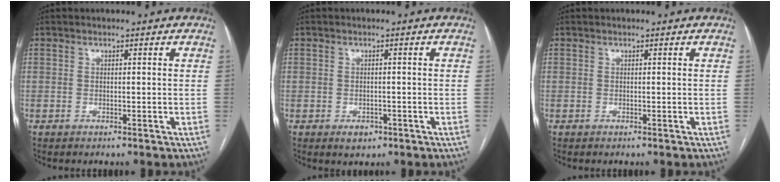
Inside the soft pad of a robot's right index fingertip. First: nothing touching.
{"total": 2.2, "force": [-1.2, 1.6, 1.0], "torque": [-0.008, 0.002, -0.009]}
{"total": 0.0}